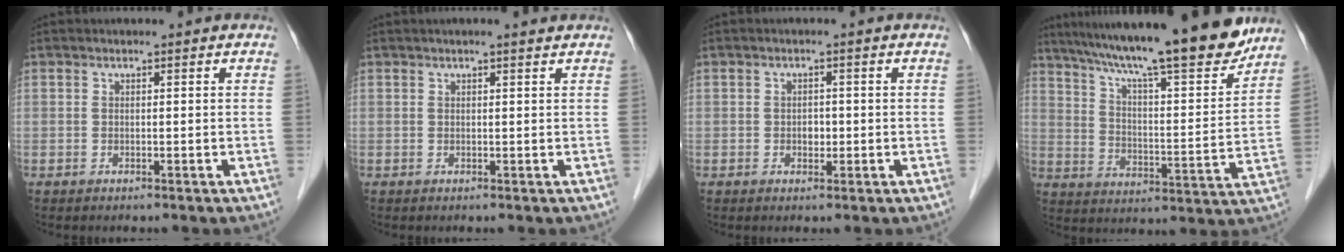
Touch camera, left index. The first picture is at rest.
{"total": 2.2, "force": [1.8, -0.1, 1.3], "torque": [-0.019, 0.015, 0.025]}
{"total": 1.5, "force": [-0.3, 1.1, 1.0], "torque": [-0.016, 0.002, -0.003]}
{"total": 22.1, "force": [18.7, 1.5, 11.8], "torque": [-0.197, -0.009, 0.278]}